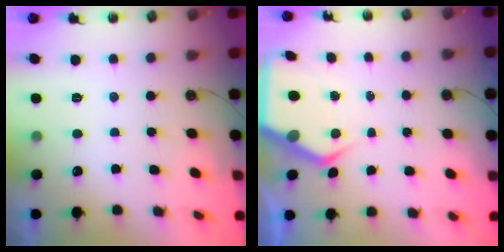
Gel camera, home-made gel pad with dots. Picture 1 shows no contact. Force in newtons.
{"total": 6.5, "press": 6.5, "slide": 0.6}